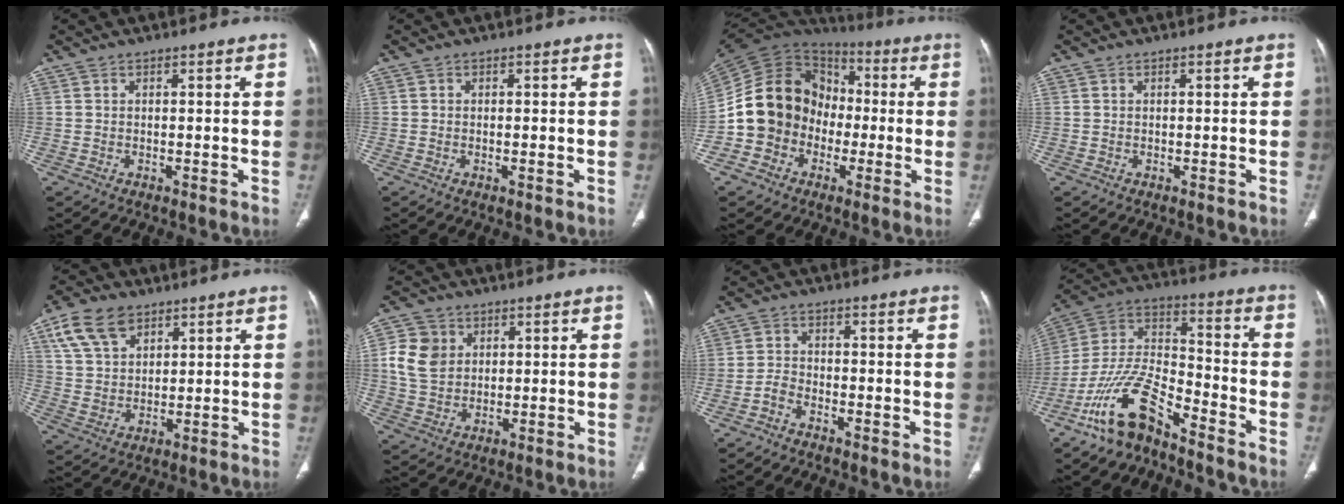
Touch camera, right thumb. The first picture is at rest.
{"total": 0.7, "force": [-0.2, 0.1, 0.6], "torque": [-0.012, -0.003, -0.003]}
{"total": 16.2, "force": [-3.3, 14.2, 7.2], "torque": [-0.101, 0.051, -0.065]}
{"total": 0.0}
{"total": 10.5, "force": [5.9, 6.6, 5.7], "torque": [-0.093, -0.014, 0.120]}
{"total": 8.1, "force": [2.0, 6.7, 4.2], "torque": [-0.062, -0.003, 0.042]}
{"total": 2.4, "force": [-1.9, 1.0, 1.1], "torque": [-0.025, 0.014, -0.039]}
{"total": 14.2, "force": [-10.2, 4.8, 8.6], "torque": [-0.164, 0.079, -0.200]}